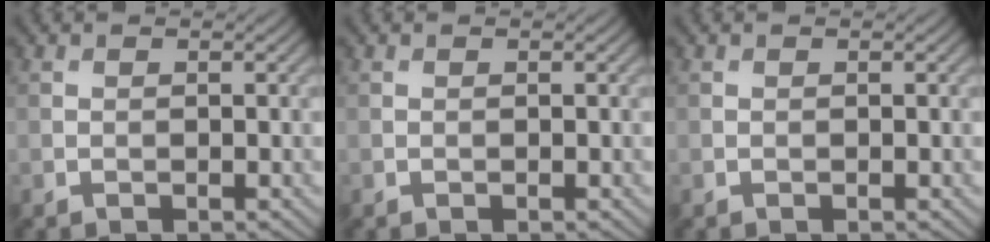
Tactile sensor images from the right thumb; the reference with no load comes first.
{"total": 0.0}
{"total": 0.0}